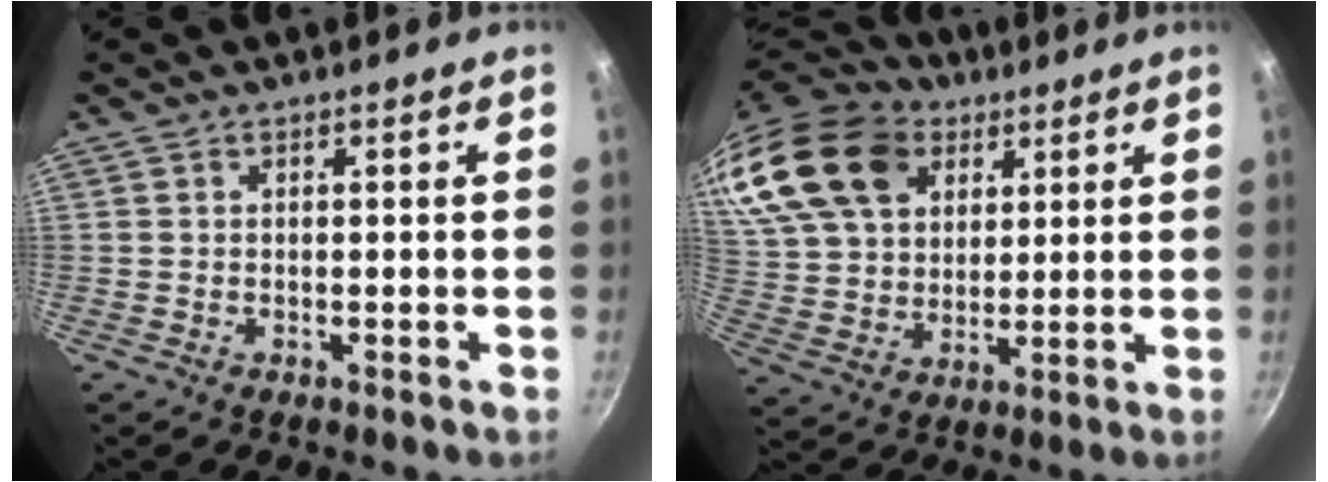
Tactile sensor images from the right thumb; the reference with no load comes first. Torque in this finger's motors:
{"motor_torque": [-0.24, 3.29, 0.60, -0.38, 0.19]}